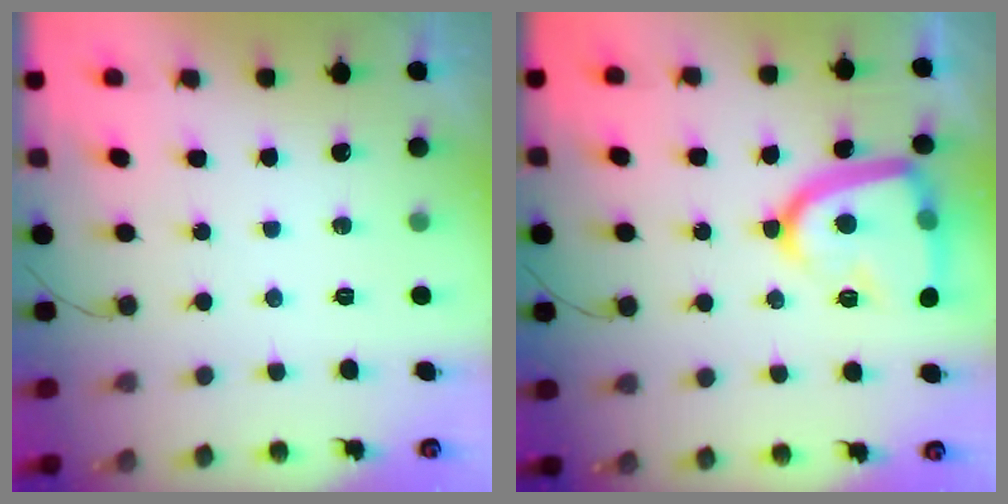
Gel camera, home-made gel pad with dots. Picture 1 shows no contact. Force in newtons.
{"total": 17.0, "press": 17.0, "slide": 1.1}